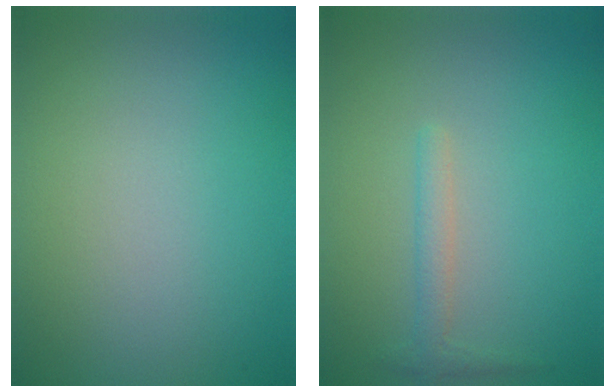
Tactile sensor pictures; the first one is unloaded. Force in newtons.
{"total": 1.4, "press": 1.4, "slide": 0.1}